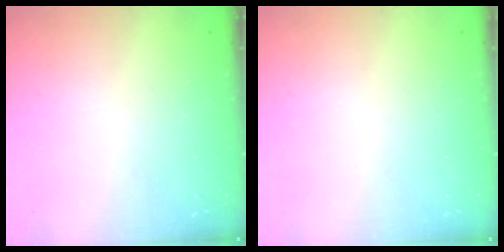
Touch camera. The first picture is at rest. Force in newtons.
{"total": 0.0}